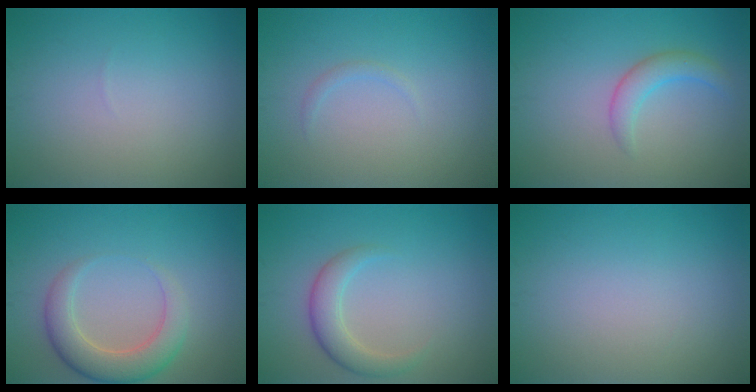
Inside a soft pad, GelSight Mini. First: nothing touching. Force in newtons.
{"total": 0.7, "press": 0.7, "slide": 0.1}
{"total": 2.4, "press": 2.4, "slide": 0.0}
{"total": 4.6, "press": 4.6, "slide": 0.2}
{"total": 2.9, "press": 2.9, "slide": 0.2}
{"total": 0.0}